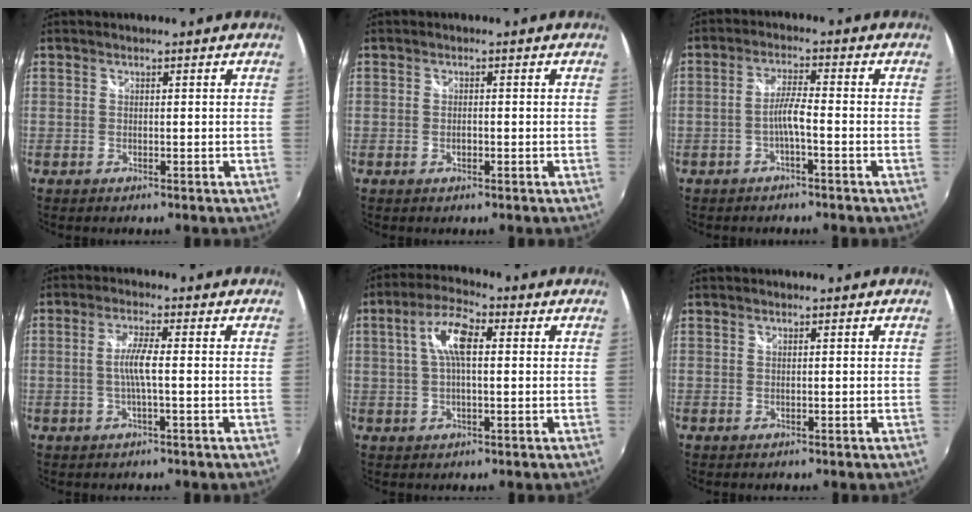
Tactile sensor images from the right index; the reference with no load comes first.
{"total": 0.9, "force": [-0.4, 0.7, 0.6], "torque": [-0.010, 0.000, -0.006]}
{"total": 3.5, "force": [-1.6, 0.0, 3.0], "torque": [-0.063, 0.006, -0.030]}
{"total": 4.3, "force": [-0.5, 0.0, 4.2], "torque": [-0.083, 0.001, -0.008]}
{"total": 7.7, "force": [1.5, 2.7, 7.1], "torque": [-0.137, 0.017, 0.026]}
{"total": 0.0}